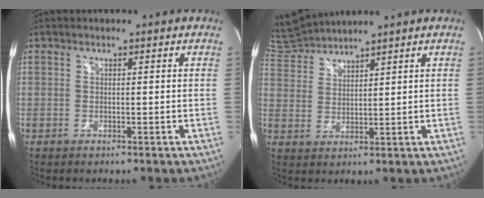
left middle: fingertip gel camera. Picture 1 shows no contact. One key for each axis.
{"total": 5.7, "fx": 5.6, "fy": -0.6, "fz": 0.1, "tx": -0.017, "ty": 0.008, "tz": 0.120}